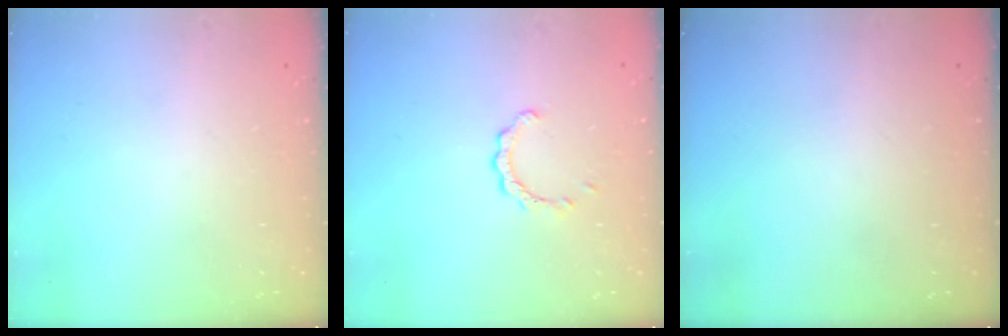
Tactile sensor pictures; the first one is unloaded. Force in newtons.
{"total": 2.9, "press": 2.9, "slide": 0.3}
{"total": 0.0}